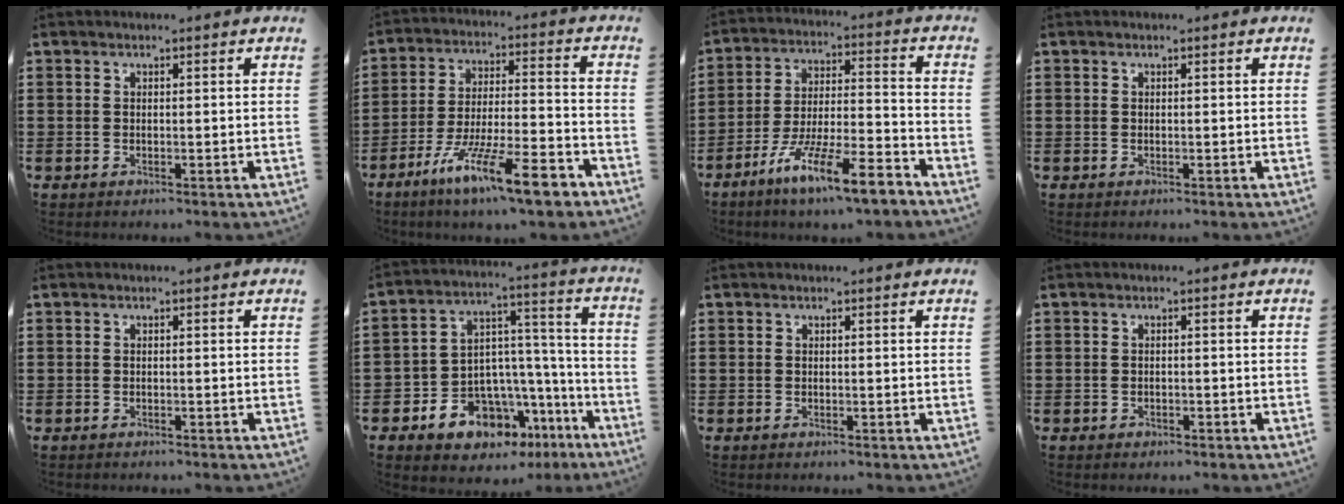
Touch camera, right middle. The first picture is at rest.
{"total": 13.0, "force": [-9.3, 2.1, 8.7], "torque": [-0.150, 0.025, -0.170]}
{"total": 11.3, "force": [-8.7, 1.1, 7.1], "torque": [-0.127, 0.015, -0.166]}
{"total": 0.0}
{"total": 0.0}
{"total": 9.0, "force": [-6.8, 5.6, 2.0], "torque": [-0.043, 0.020, -0.121]}
{"total": 0.0}
{"total": 0.6, "force": [-0.5, 0.4, 0.1], "torque": [-0.003, 0.000, -0.011]}